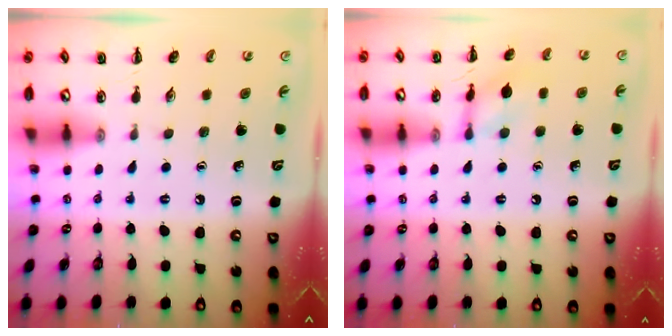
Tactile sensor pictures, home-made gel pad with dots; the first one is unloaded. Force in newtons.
{"total": 7.7, "press": 7.7, "slide": 0.5}